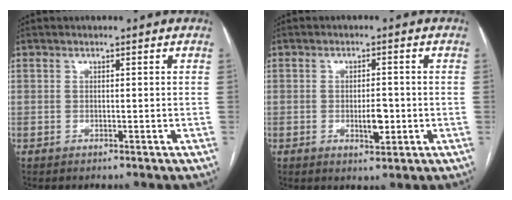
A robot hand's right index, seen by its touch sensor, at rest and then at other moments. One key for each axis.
{"total": 3.8, "fx": -0.8, "fy": 1.4, "fz": 3.5, "tx": -0.056, "ty": -0.001, "tz": -0.008}